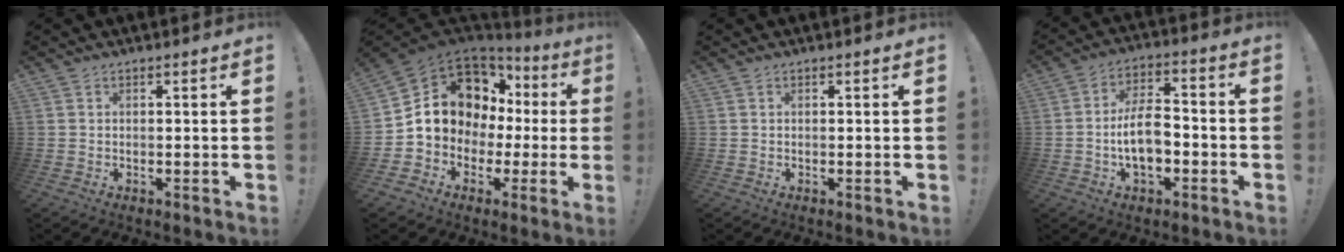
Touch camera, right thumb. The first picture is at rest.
{"total": 12.6, "force": [2.8, 10.9, 5.7], "torque": [-0.080, -0.026, 0.072]}
{"total": 0.0}
{"total": 11.0, "force": [-3.2, 6.0, 8.7], "torque": [-0.161, 0.010, -0.060]}